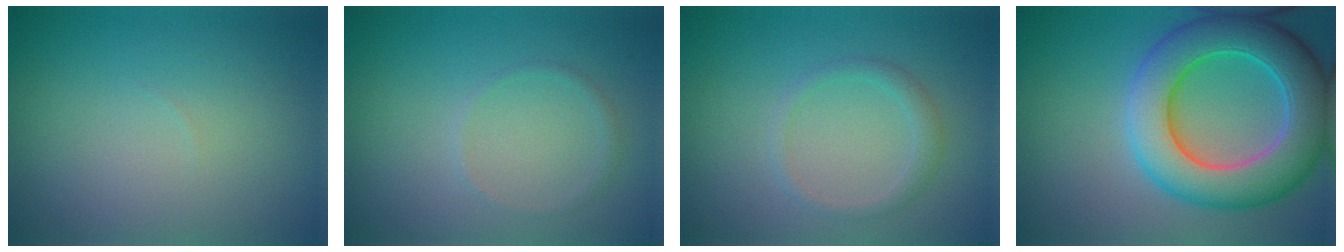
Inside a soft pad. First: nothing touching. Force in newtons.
{"total": 0.8, "press": 0.8, "slide": 0.2}
{"total": 1.5, "press": 1.5, "slide": 0.1}
{"total": 9.2, "press": 9.2, "slide": 0.3}